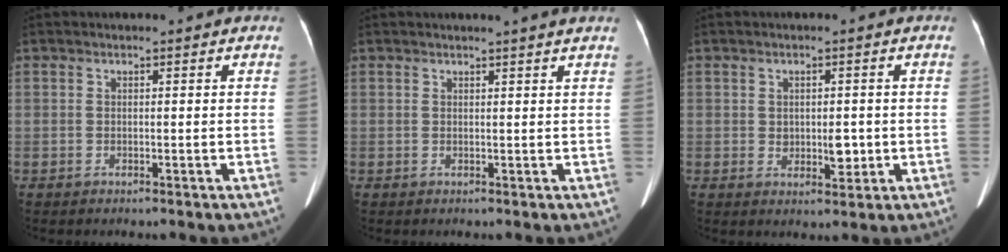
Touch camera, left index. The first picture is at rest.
{"total": 3.1, "force": [2.7, -0.7, 1.3], "torque": [-0.019, 0.004, 0.028]}
{"total": 3.3, "force": [-0.2, 2.0, 2.7], "torque": [-0.037, -0.001, 0.005]}